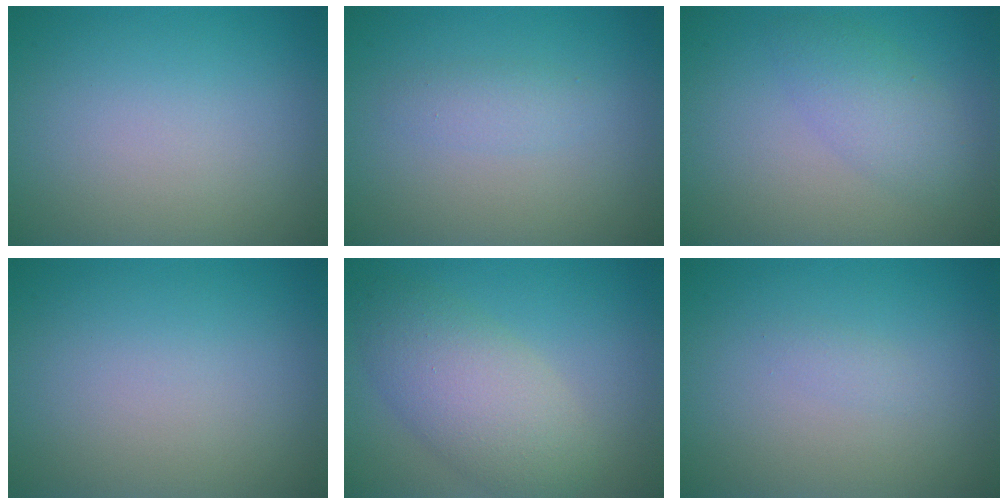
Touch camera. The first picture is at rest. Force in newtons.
{"total": 1.4, "press": 1.4, "slide": 0.1}
{"total": 2.8, "press": 2.8, "slide": 0.2}
{"total": 0.0}
{"total": 5.8, "press": 5.8, "slide": 0.1}
{"total": 0.6, "press": 0.6, "slide": 0.0}